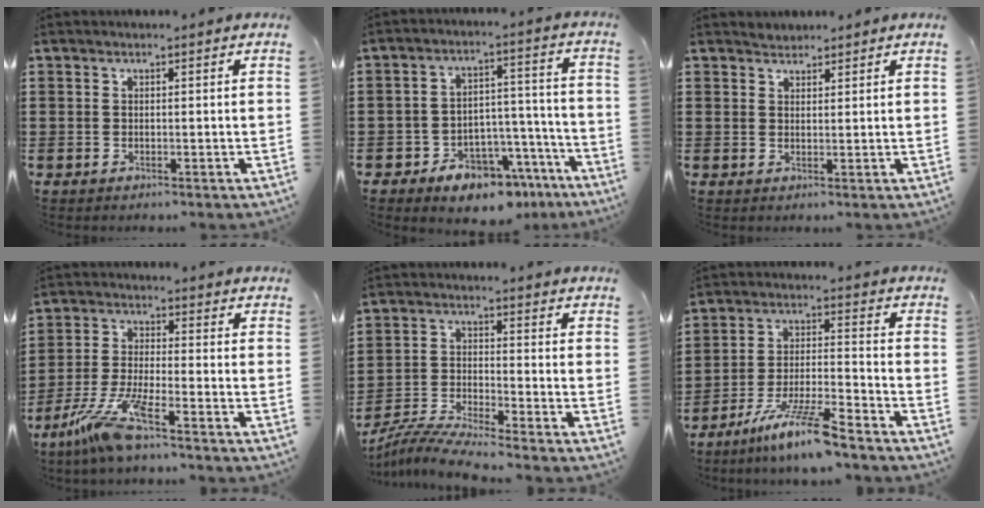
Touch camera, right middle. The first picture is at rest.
{"total": 7.5, "force": [-6.4, 3.1, 2.3], "torque": [-0.031, 0.035, -0.117]}
{"total": 1.5, "force": [1.4, 0.4, -0.5], "torque": [0.004, 0.002, 0.029]}
{"total": 8.2, "force": [-6.0, 0.0, 5.5], "torque": [-0.134, -0.021, -0.122]}
{"total": 6.1, "force": [-5.8, -0.3, 1.8], "torque": [-0.048, -0.016, -0.118]}
{"total": 9.6, "force": [-7.6, 0.5, 5.9], "torque": [-0.121, -0.002, -0.147]}